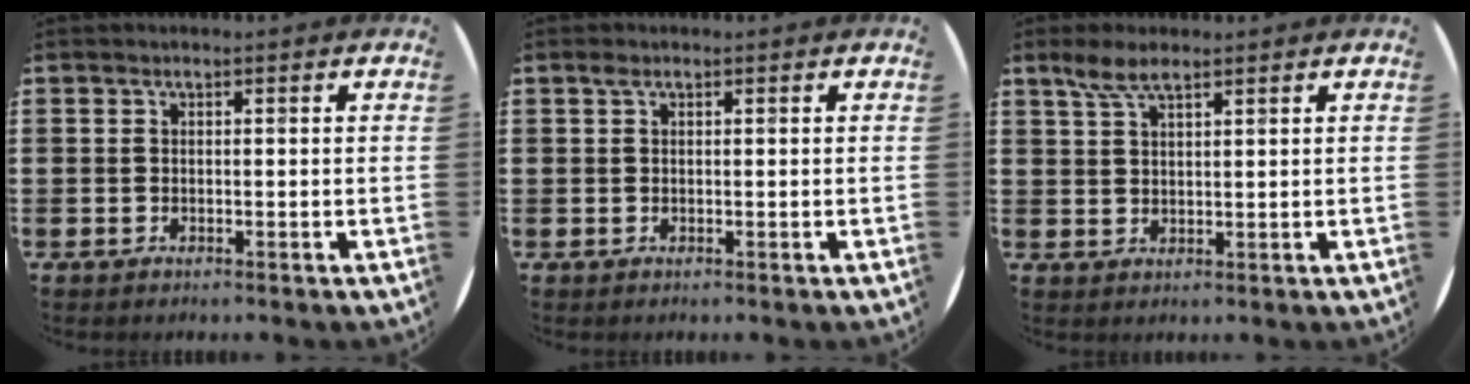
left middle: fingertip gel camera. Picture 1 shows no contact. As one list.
[{"total": 0.6, "force": [0.3, 0.3, 0.4], "torque": [-0.009, 0.002, 0.006]}, {"total": 4.1, "force": [2.9, 1.2, 2.6], "torque": [-0.057, 0.005, 0.052]}]